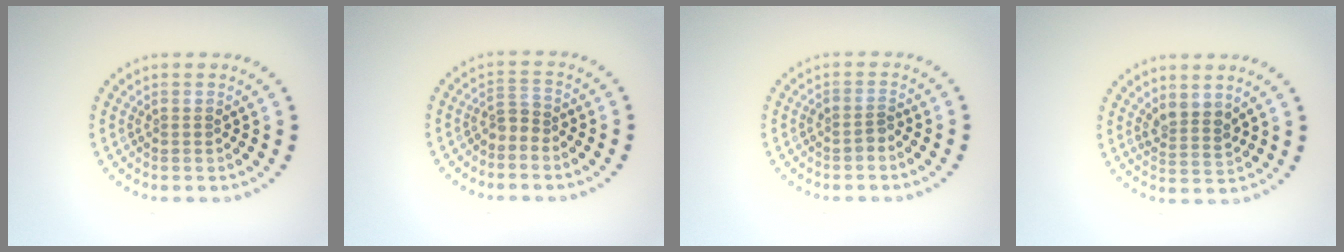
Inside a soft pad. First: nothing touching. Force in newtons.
{"total": 1.8, "press": 1.2, "slide": 1.3}
{"total": 1.1, "press": 0.9, "slide": 0.6}
{"total": 2.2, "press": 1.8, "slide": 1.3}